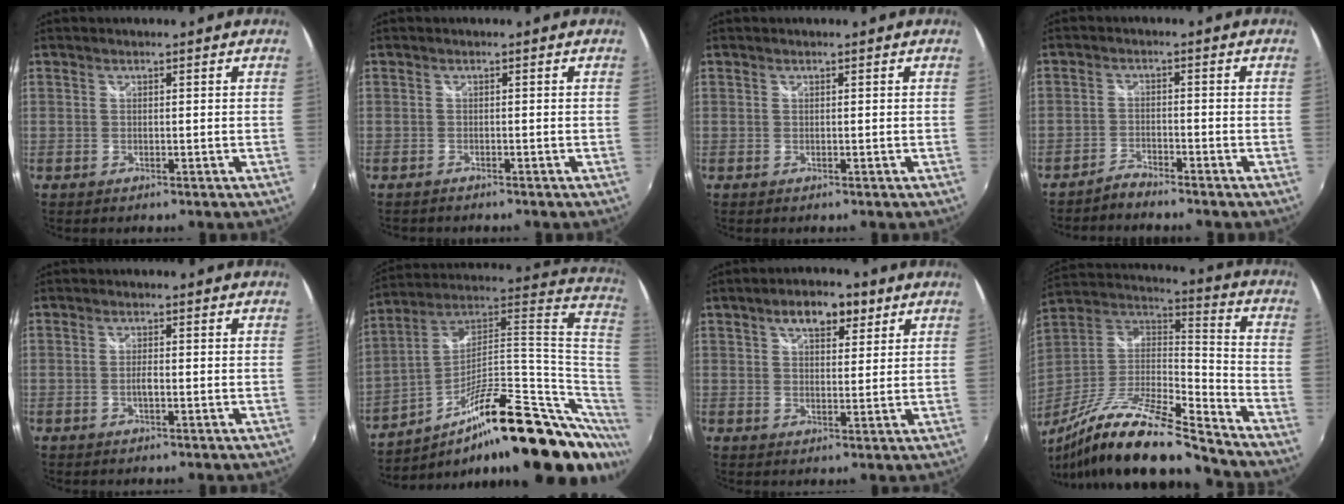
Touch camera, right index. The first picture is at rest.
{"total": 1.3, "force": [-1.2, 0.4, 0.2], "torque": [-0.012, -0.004, -0.022]}
{"total": 0.0}
{"total": 2.9, "force": [-2.8, 0.4, 0.6], "torque": [-0.027, -0.001, -0.057]}
{"total": 1.5, "force": [-0.5, 0.3, 1.3], "torque": [-0.029, 0.001, -0.010]}
{"total": 29.1, "force": [-5.6, 8.7, 27.2], "torque": [-0.394, 0.006, -0.097]}
{"total": 7.0, "force": [3.8, 3.5, 4.6], "torque": [-0.075, 0.021, 0.059]}
{"total": 22.2, "force": [-16.8, 3.8, 14.1], "torque": [-0.256, -0.038, -0.297]}